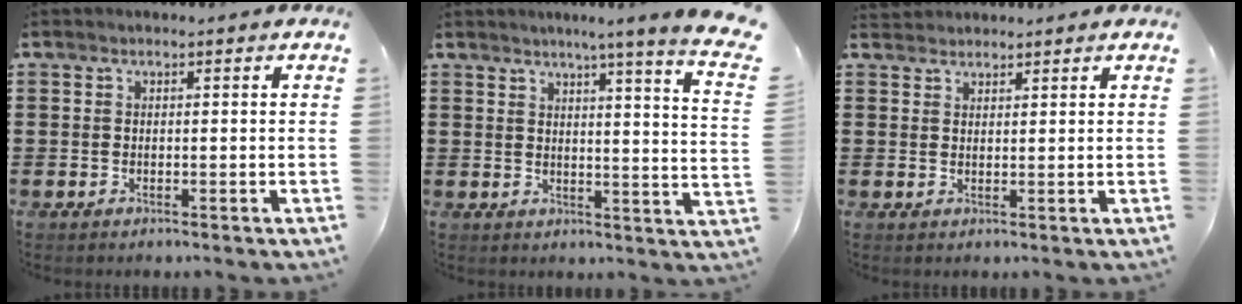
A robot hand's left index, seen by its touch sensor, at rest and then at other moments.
{"total": 4.9, "force": [3.5, -1.5, 3.0], "torque": [-0.066, -0.032, 0.050]}
{"total": 1.8, "force": [1.6, 0.7, -0.1], "torque": [-0.003, 0.004, 0.033]}